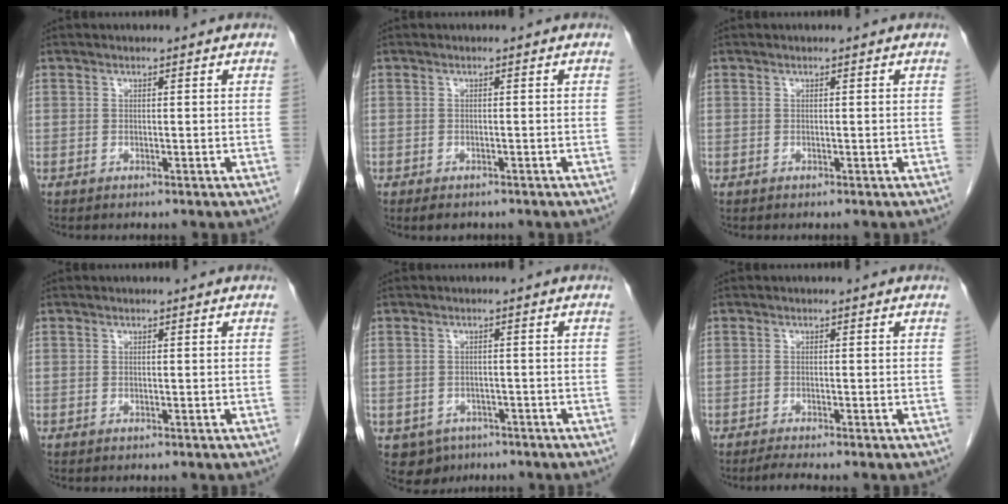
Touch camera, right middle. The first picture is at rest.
{"total": 2.4, "force": [-1.8, 1.1, 1.0], "torque": [-0.014, -0.002, -0.021]}
{"total": 0.0}
{"total": 0.0}
{"total": 4.5, "force": [-2.6, 3.5, 0.9], "torque": [-0.013, 0.004, -0.033]}
{"total": 1.8, "force": [-1.5, -0.4, 0.8], "torque": [-0.024, -0.006, -0.031]}